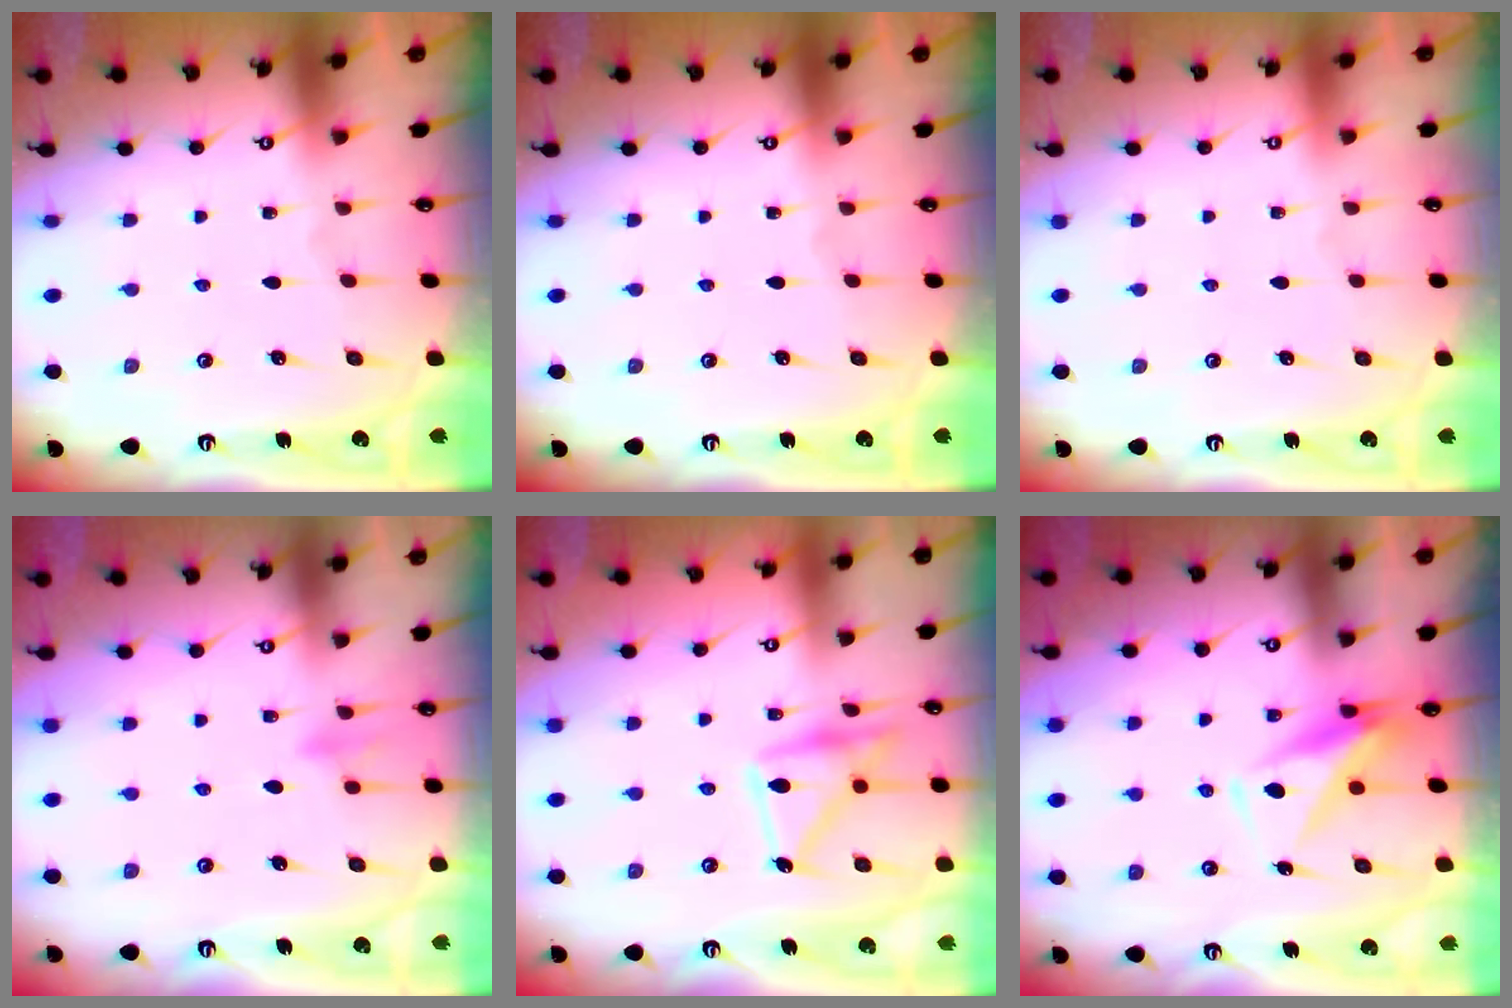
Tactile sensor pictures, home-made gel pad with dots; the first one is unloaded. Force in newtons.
{"total": 0.0}
{"total": 4.0, "press": 4.0, "slide": 0.1}
{"total": 8.3, "press": 8.1, "slide": 1.6}
{"total": 18.0, "press": 18.0, "slide": 1.1}
{"total": 9.3, "press": 9.2, "slide": 1.6}